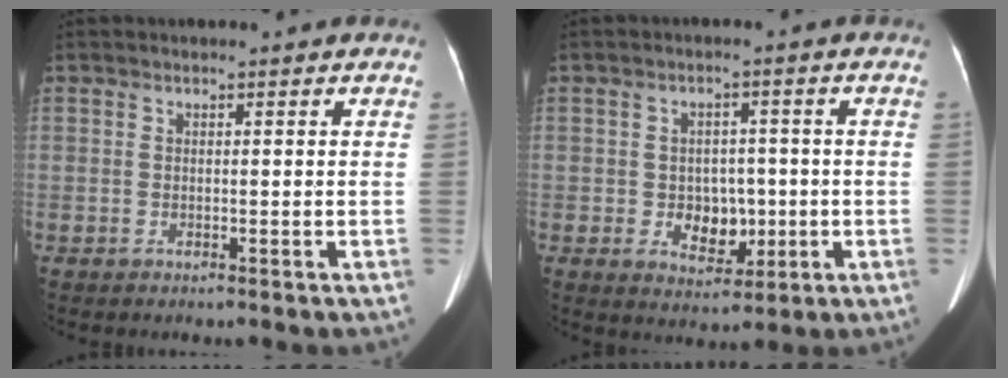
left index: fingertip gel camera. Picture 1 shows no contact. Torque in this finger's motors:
{"motor_torque": [0.02, 0.02, 0.07, 0.05]}